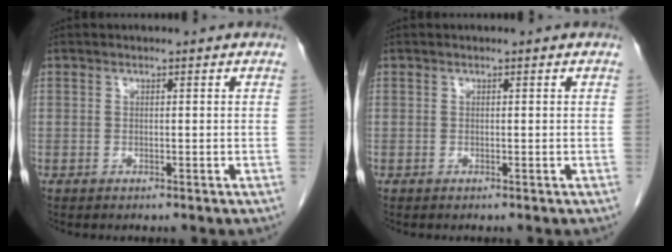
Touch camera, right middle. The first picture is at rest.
{"total": 0.0}